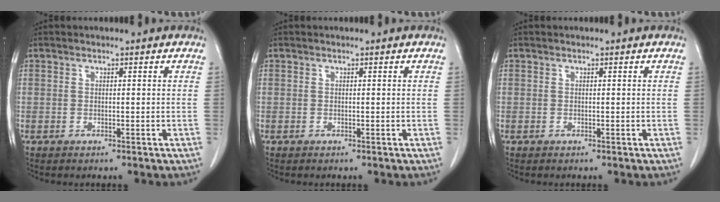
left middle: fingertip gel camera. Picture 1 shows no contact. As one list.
[{"total": 0.0}, {"total": 0.0}]